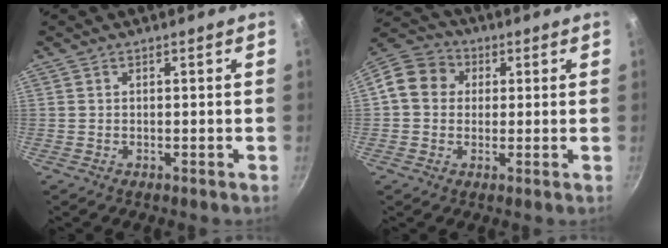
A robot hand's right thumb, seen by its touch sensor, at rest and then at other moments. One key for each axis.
{"total": 9.2, "fx": 1.5, "fy": 8.1, "fz": 4.2, "tx": -0.051, "ty": 0.019, "tz": 0.007}